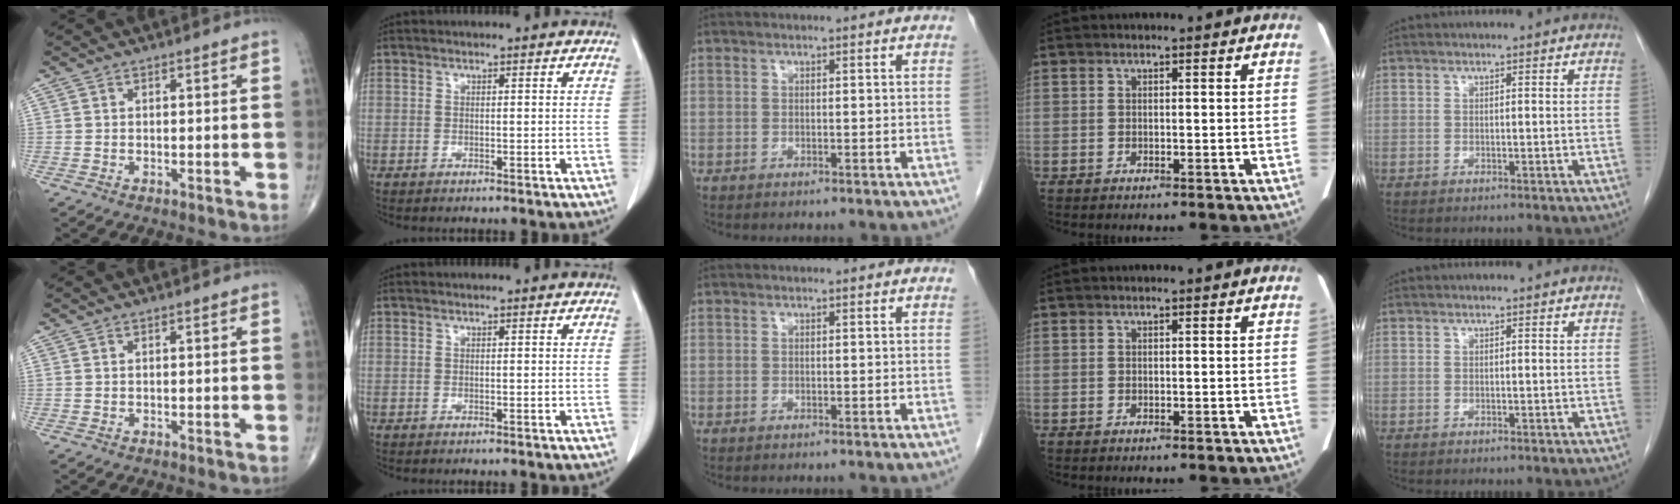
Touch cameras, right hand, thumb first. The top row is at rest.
{}